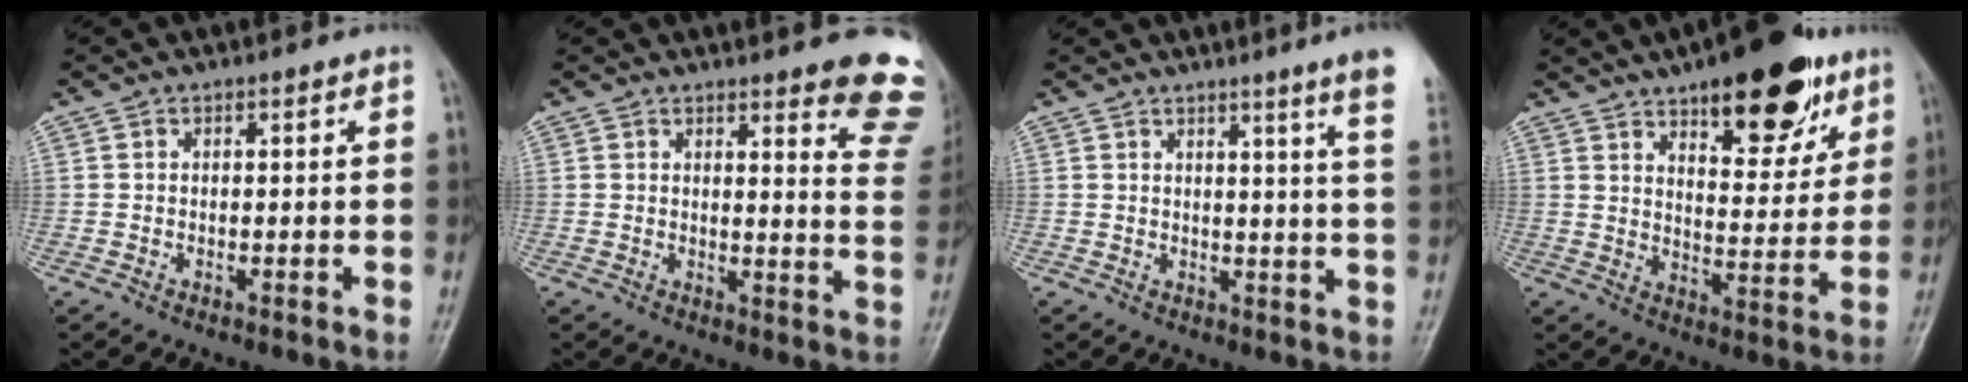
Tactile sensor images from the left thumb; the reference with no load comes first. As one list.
[{"total": 12.4, "force": [9.5, 2.8, 7.4], "torque": [-0.050, -0.063, 0.090]}, {"total": 9.9, "force": [6.8, -0.8, 7.1], "torque": [-0.084, -0.033, 0.062]}, {"total": 18.4, "force": [11.2, 7.4, 12.5], "torque": [-0.127, -0.052, 0.166]}]